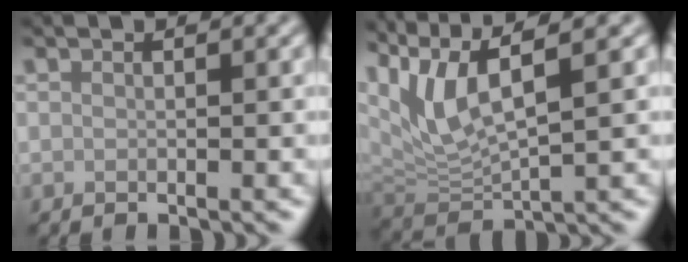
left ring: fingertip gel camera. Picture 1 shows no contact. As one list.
[{"total": 7.4, "force": [2.4, 2.7, 6.5], "torque": [-0.152, 0.004, 0.044]}]